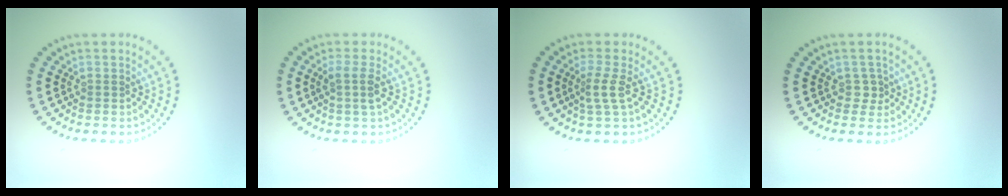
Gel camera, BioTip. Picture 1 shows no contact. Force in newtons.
{"total": 1.9, "press": 1.5, "slide": 1.1}
{"total": 2.0, "press": 1.4, "slide": 1.5}
{"total": 1.2, "press": 1.0, "slide": 0.6}